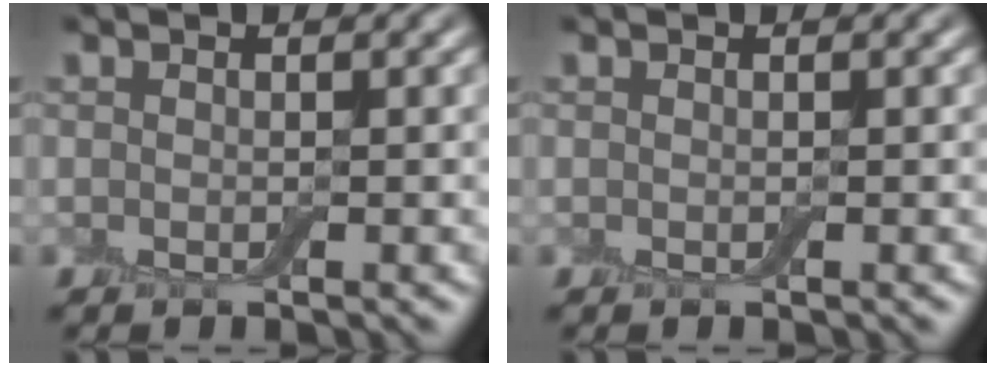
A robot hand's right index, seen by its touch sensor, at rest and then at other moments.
{"total": 0.0}